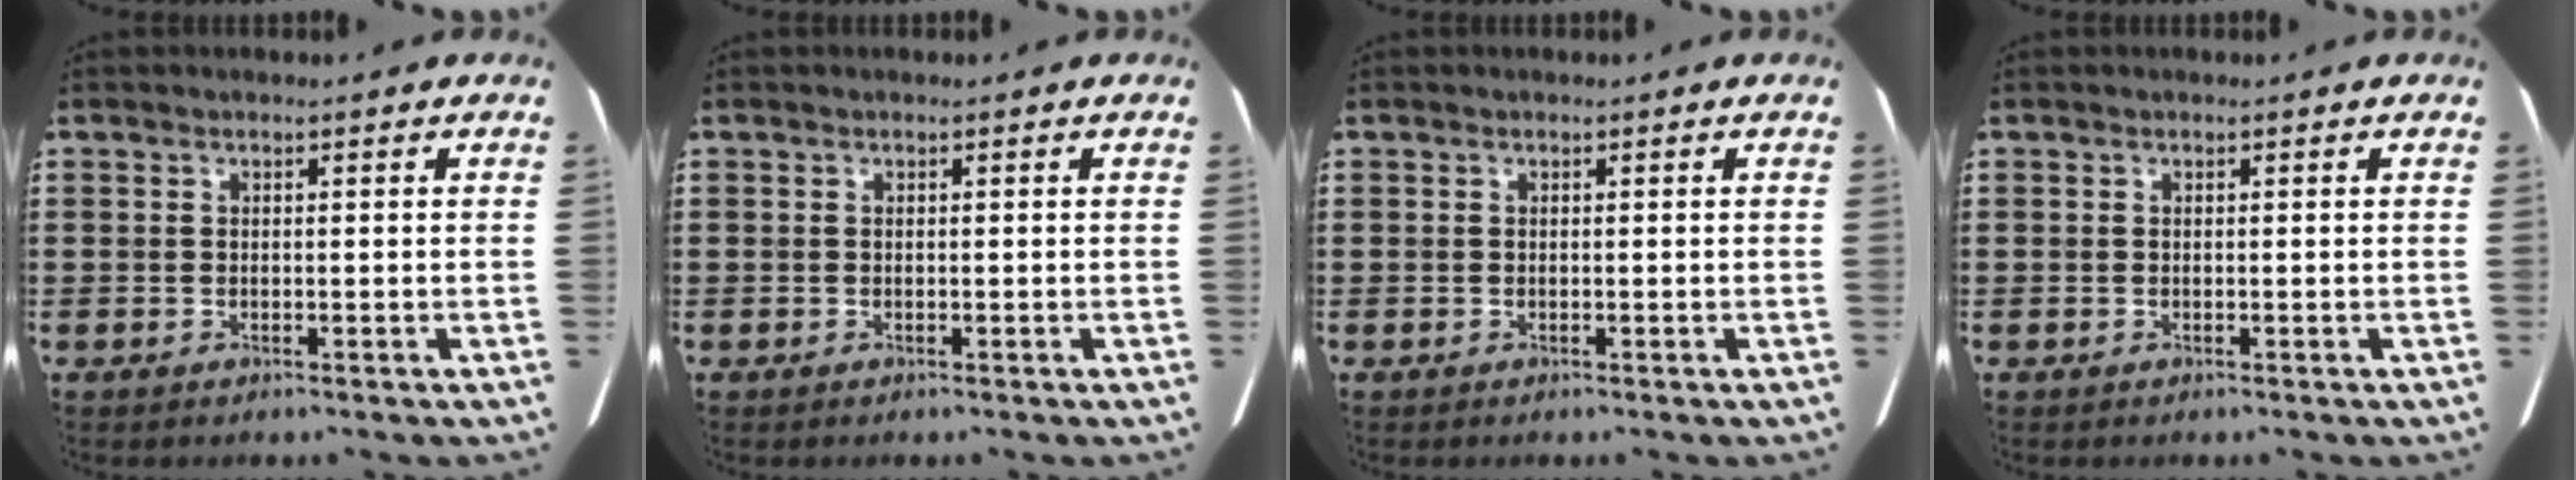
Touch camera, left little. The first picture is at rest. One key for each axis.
{"total": 0.0}
{"total": 0.0}
{"total": 0.0}